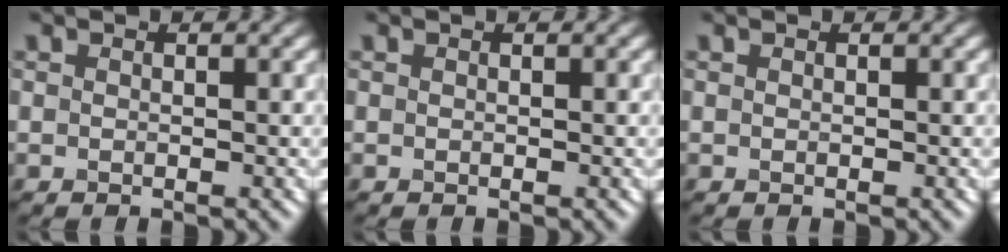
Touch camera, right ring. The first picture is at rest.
{"total": 0.0}
{"total": 0.0}